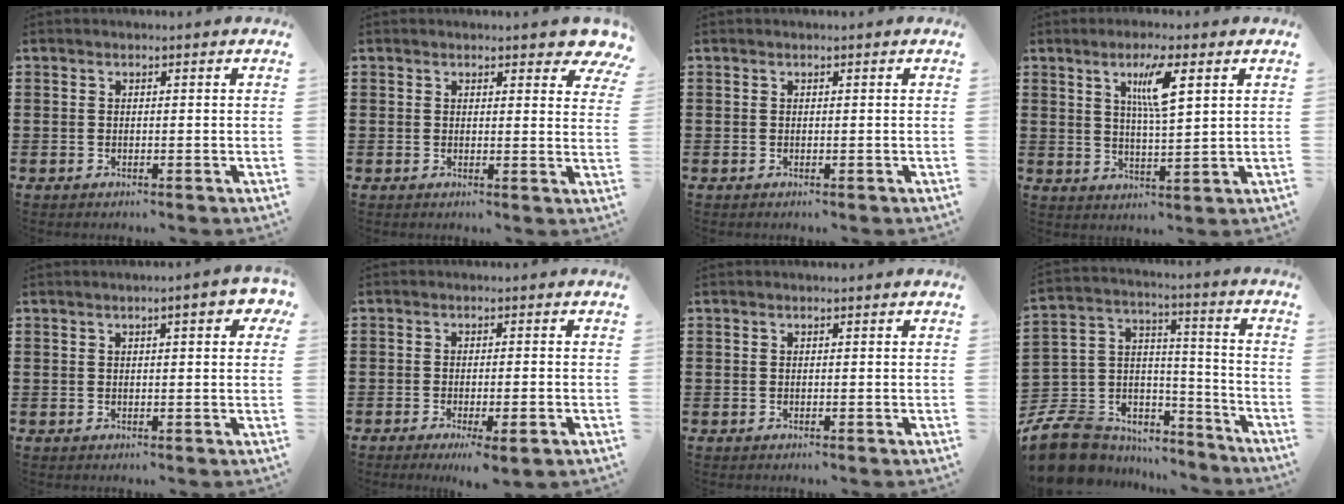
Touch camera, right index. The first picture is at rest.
{"total": 2.7, "force": [2.4, 0.9, 0.9], "torque": [-0.009, -0.002, 0.042]}
{"total": 0.0}
{"total": 6.4, "force": [2.9, 1.1, 5.6], "torque": [-0.111, 0.005, 0.044]}
{"total": 3.5, "force": [1.4, 0.7, 3.1], "torque": [-0.048, 0.001, 0.019]}
{"total": 2.5, "force": [-1.6, 0.0, 1.8], "torque": [-0.038, -0.007, -0.030]}
{"total": 0.0}
{"total": 9.5, "force": [-7.1, 6.1, 1.8], "torque": [-0.072, 0.007, -0.135]}